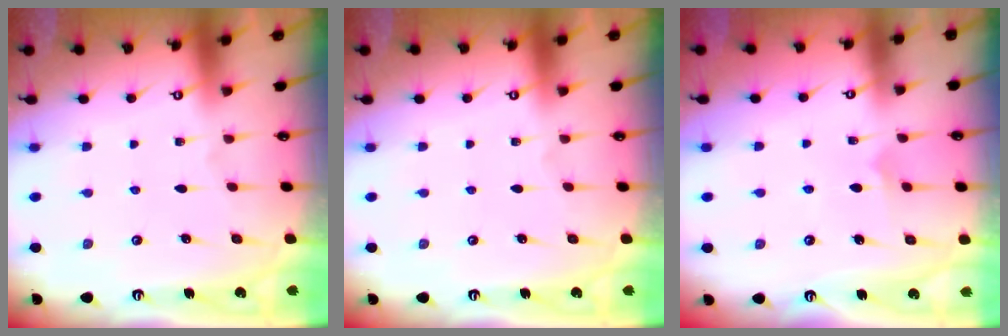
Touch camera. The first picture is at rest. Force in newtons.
{"total": 0.0}
{"total": 5.2, "press": 5.1, "slide": 0.7}